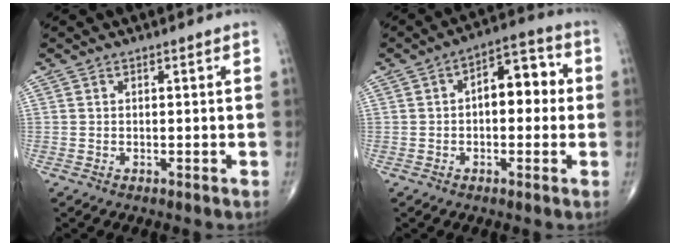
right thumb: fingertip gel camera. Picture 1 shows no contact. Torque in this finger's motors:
{"motor_torque": [0.89, 1.37, 0.59, -0.13, 0.04]}